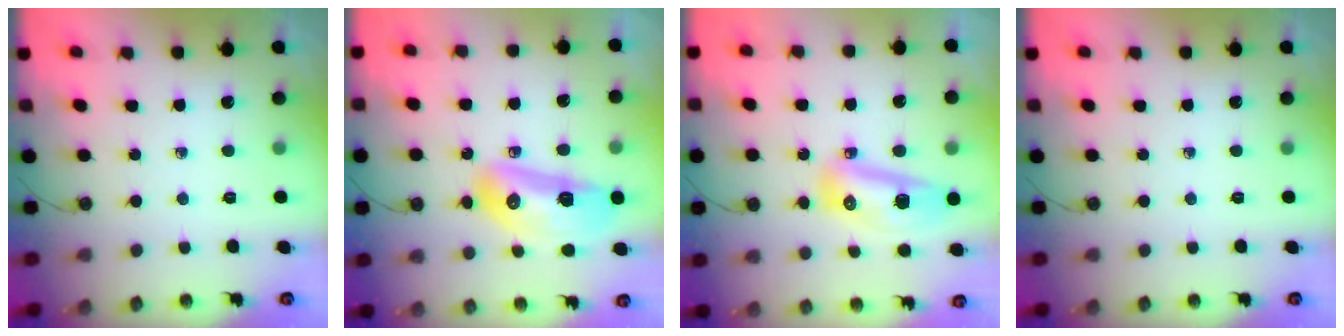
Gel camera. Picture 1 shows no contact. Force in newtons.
{"total": 15.4, "press": 15.2, "slide": 2.4}
{"total": 11.3, "press": 11.2, "slide": 1.3}
{"total": 0.0}